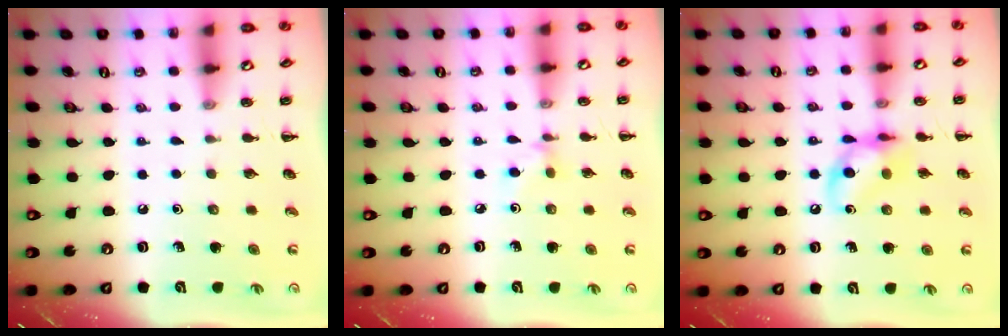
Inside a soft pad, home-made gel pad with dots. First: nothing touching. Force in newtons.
{"total": 3.0, "press": 2.8, "slide": 0.9}
{"total": 11.5, "press": 11.3, "slide": 2.0}